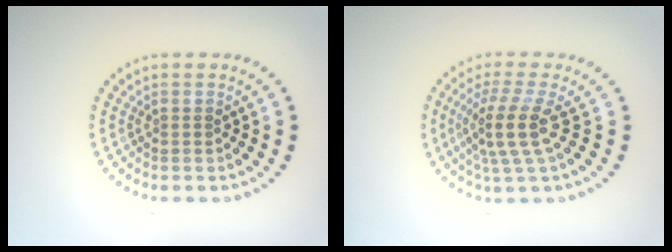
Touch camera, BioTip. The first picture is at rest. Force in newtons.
{"total": 3.9, "press": 2.8, "slide": 2.7}